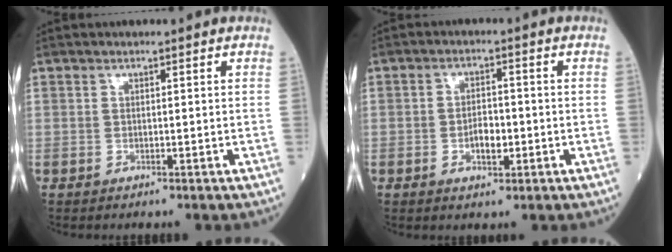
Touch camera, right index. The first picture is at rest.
{"total": 3.9, "force": [-1.0, 1.9, 3.3], "torque": [-0.054, 0.003, -0.017]}